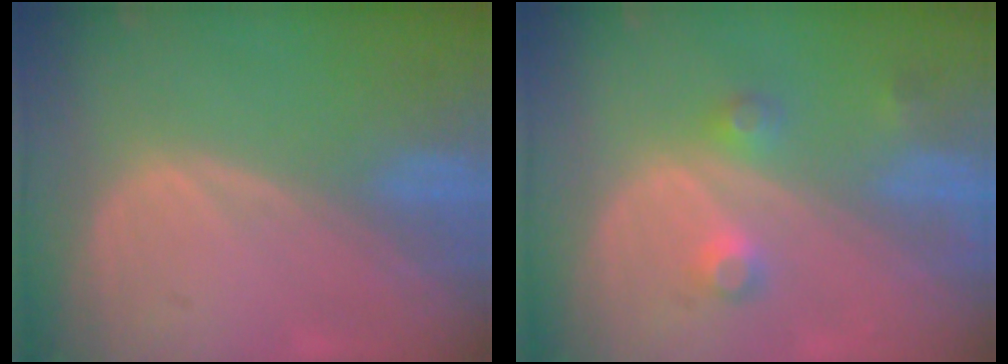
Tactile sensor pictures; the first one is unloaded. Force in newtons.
{"total": 3.7, "press": 3.4, "slide": 1.3}